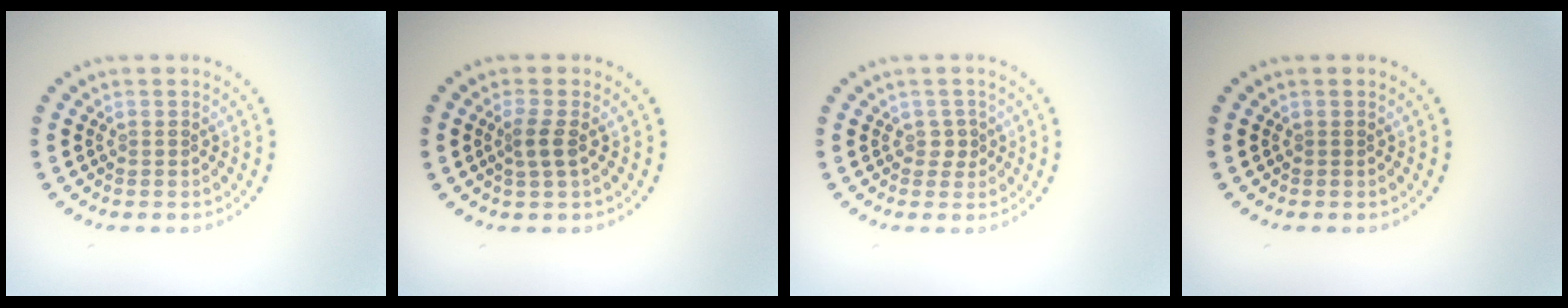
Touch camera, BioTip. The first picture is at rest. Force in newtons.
{"total": 1.7, "press": 1.4, "slide": 1.0}
{"total": 1.0, "press": 0.8, "slide": 0.5}
{"total": 0.0}